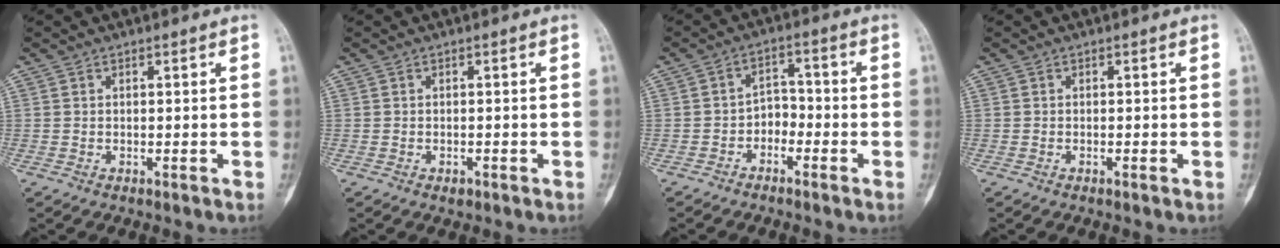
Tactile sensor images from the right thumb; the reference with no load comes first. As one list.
[{"total": 1.1, "force": [-0.6, 0.7, 0.6], "torque": [-0.007, 0.002, -0.007]}, {"total": 4.2, "force": [-2.4, 2.9, 1.9], "torque": [-0.011, 0.033, -0.048]}, {"total": 0.6, "force": [-0.2, 0.1, 0.5], "torque": [-0.009, -0.001, -0.004]}]